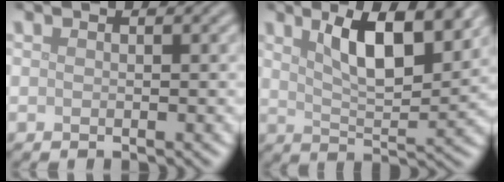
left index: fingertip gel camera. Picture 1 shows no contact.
{"total": 7.6, "force": [3.6, 2.4, 6.2], "torque": [-0.103, 0.001, 0.059]}